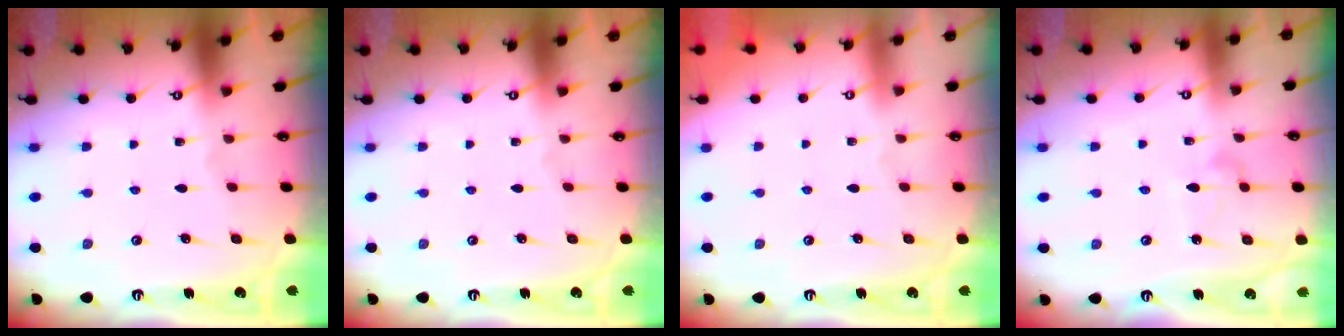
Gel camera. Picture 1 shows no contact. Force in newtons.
{"total": 0.0}
{"total": 3.8, "press": 3.8, "slide": 0.1}
{"total": 6.1, "press": 6.1, "slide": 0.4}